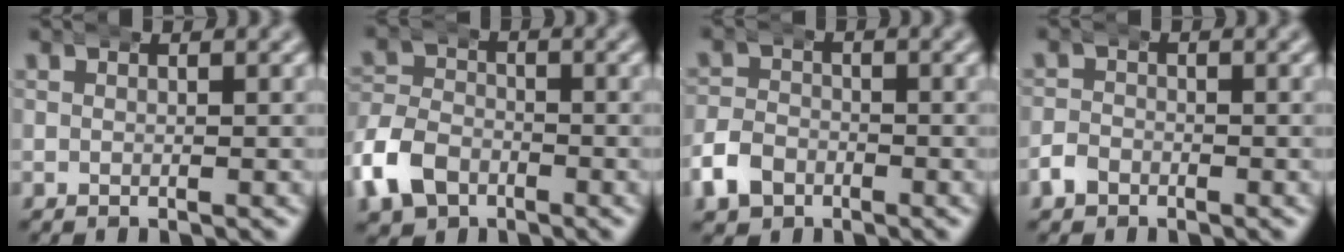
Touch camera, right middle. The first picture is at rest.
{"total": 5.2, "force": [-2.3, 4.1, 2.1], "torque": [-0.058, -0.008, -0.043]}
{"total": 3.4, "force": [-1.7, 2.7, 1.2], "torque": [-0.030, 0.003, -0.037]}
{"total": 1.8, "force": [-1.1, 1.3, 0.4], "torque": [-0.011, 0.004, -0.026]}